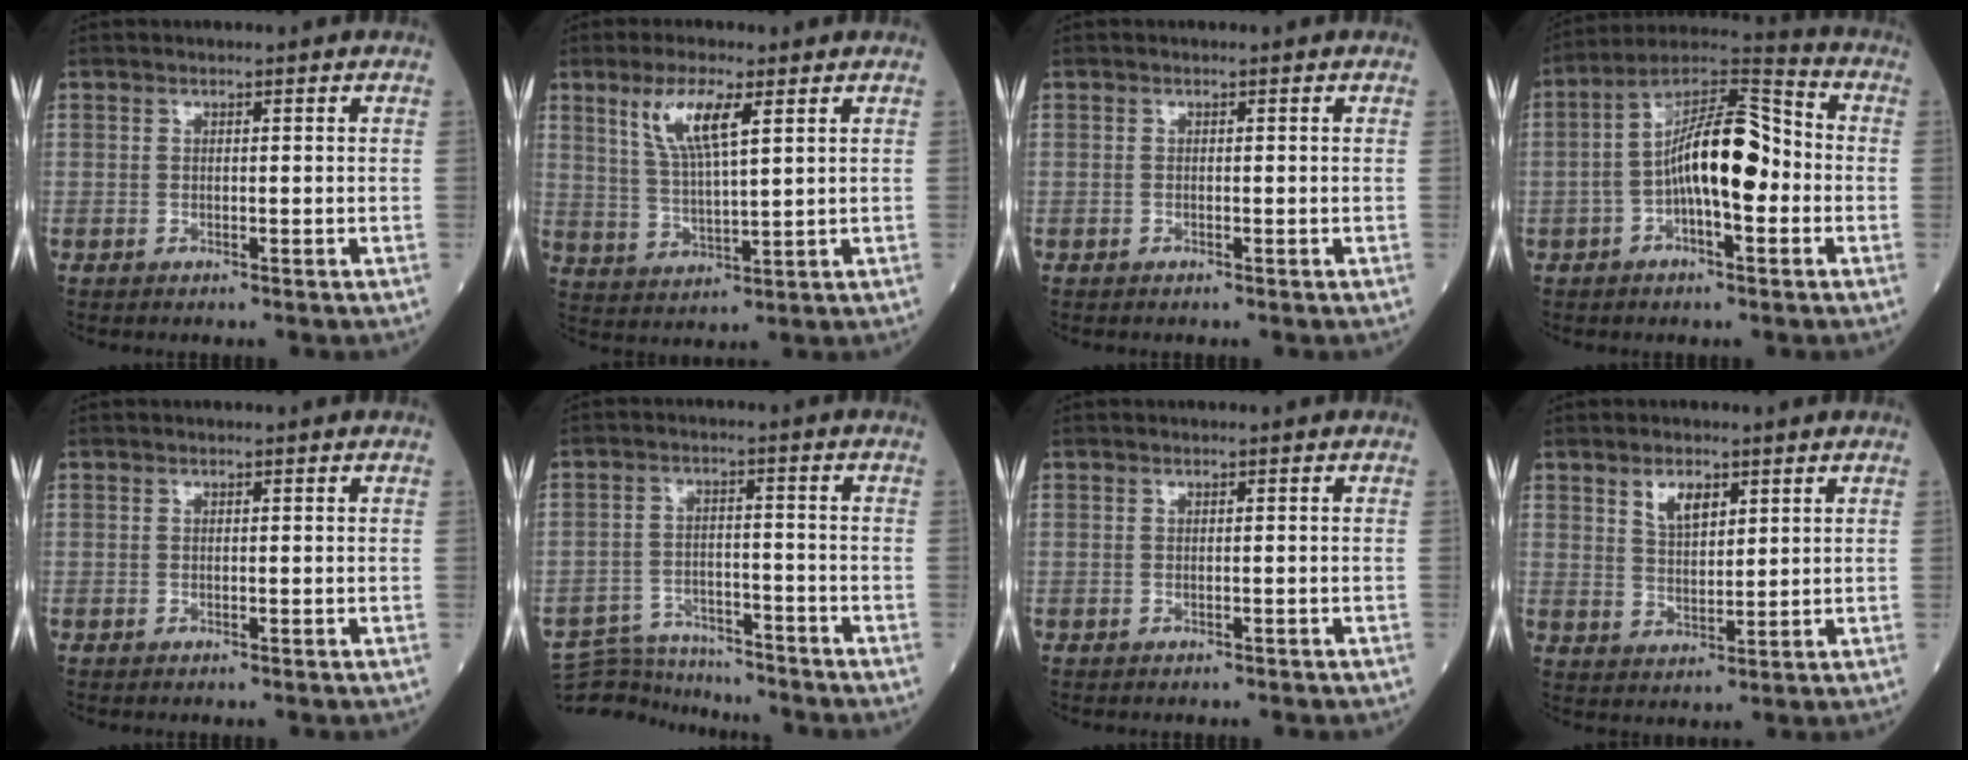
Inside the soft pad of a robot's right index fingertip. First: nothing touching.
{"total": 8.5, "force": [3.9, 2.0, 7.3], "torque": [-0.151, 0.005, 0.082]}
{"total": 0.0}
{"total": 14.3, "force": [-1.4, 4.7, 13.5], "torque": [-0.258, 0.038, -0.028]}
{"total": 0.0}
{"total": 10.4, "force": [-9.9, 2.8, 0.9], "torque": [-0.021, 0.018, -0.161]}
{"total": 1.1, "force": [-0.6, 0.6, 0.7], "torque": [-0.023, 0.001, -0.001]}
{"total": 5.1, "force": [2.6, 2.5, 3.6], "torque": [-0.074, 0.005, 0.055]}